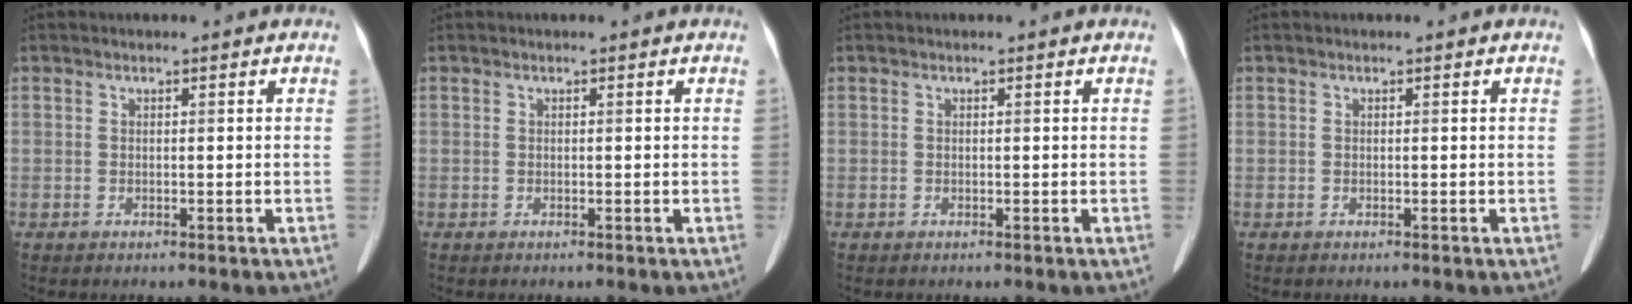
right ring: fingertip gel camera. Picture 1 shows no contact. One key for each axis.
{"total": 0.0}
{"total": 0.0}
{"total": 0.0}